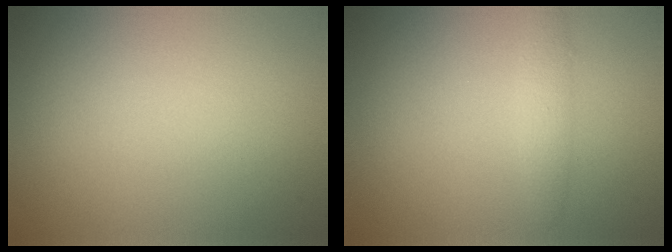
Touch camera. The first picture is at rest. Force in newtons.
{"total": 1.4, "press": 1.4, "slide": 0.0}